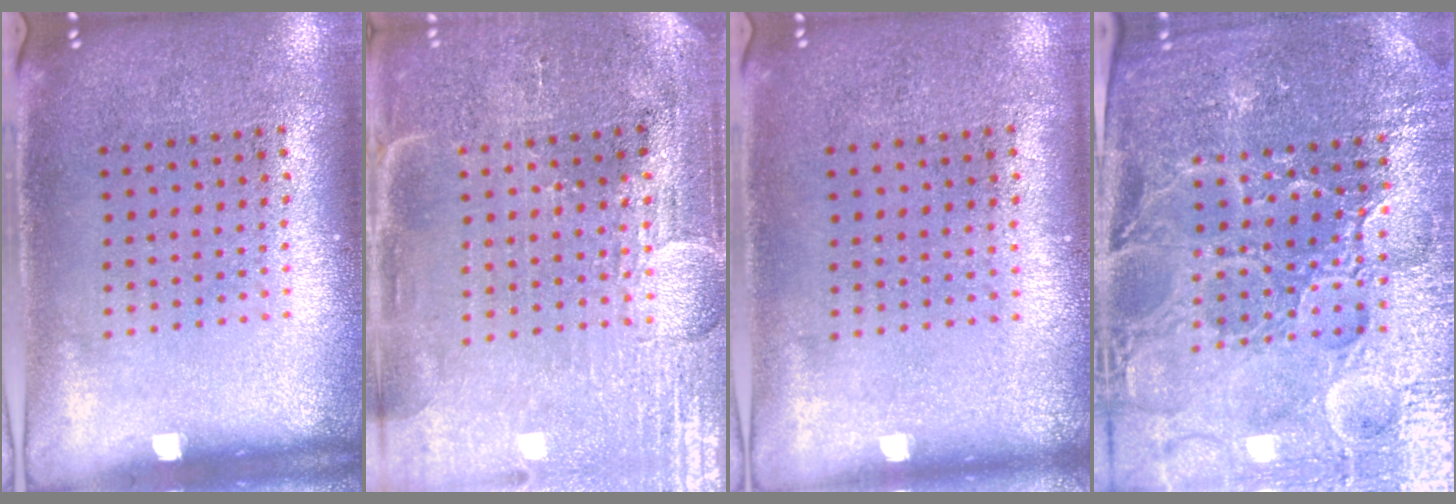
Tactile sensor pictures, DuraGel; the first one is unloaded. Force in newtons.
{"total": 3.9, "press": 3.5, "slide": 1.7}
{"total": 0.0}
{"total": 5.0, "press": 4.7, "slide": 1.7}